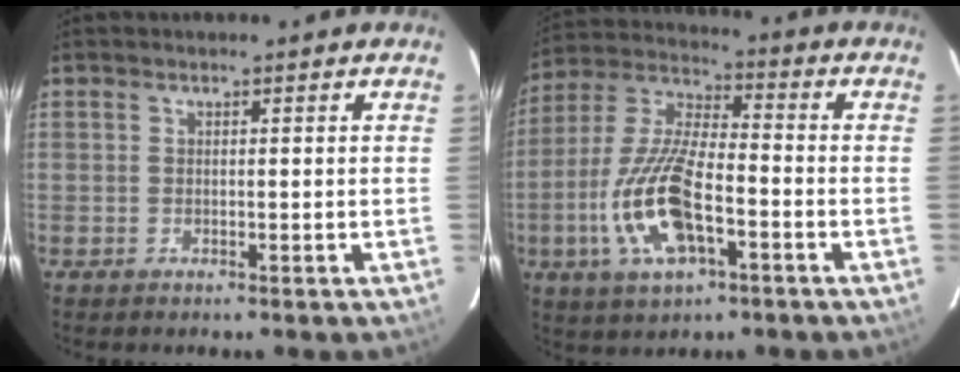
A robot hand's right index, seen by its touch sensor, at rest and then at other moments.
{"total": 16.1, "force": [-5.6, 6.1, 13.8], "torque": [-0.297, -0.008, -0.105]}